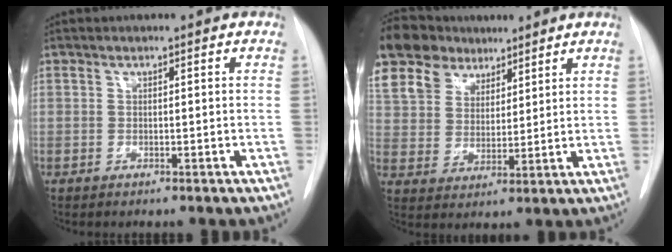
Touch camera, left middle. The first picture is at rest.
{"total": 17.7, "force": [12.6, 10.8, 6.2], "torque": [-0.162, 0.057, 0.240]}